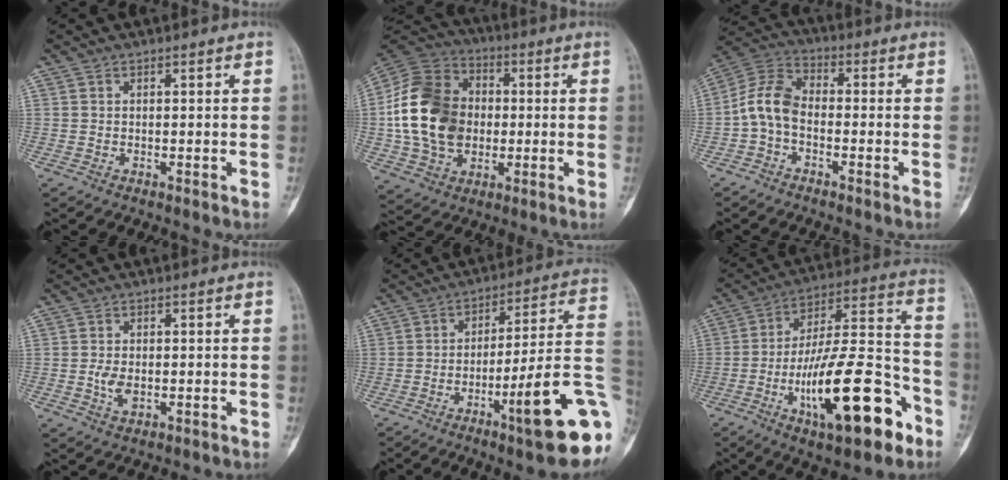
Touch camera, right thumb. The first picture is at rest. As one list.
[{"total": 19.9, "force": [-0.5, 15.2, 12.8], "torque": [-0.221, 0.020, -0.011]}, {"total": 8.1, "force": [-1.9, 5.0, 6.0], "torque": [-0.116, 0.033, -0.053]}, {"total": 3.4, "force": [-0.7, 1.8, 2.7], "torque": [-0.052, 0.000, -0.013]}, {"total": 20.0, "force": [-7.3, 2.9, 18.4], "torque": [-0.206, 0.038, -0.103]}, {"total": 24.7, "force": [-10.7, 8.2, 20.8], "torque": [-0.335, 0.061, -0.167]}]